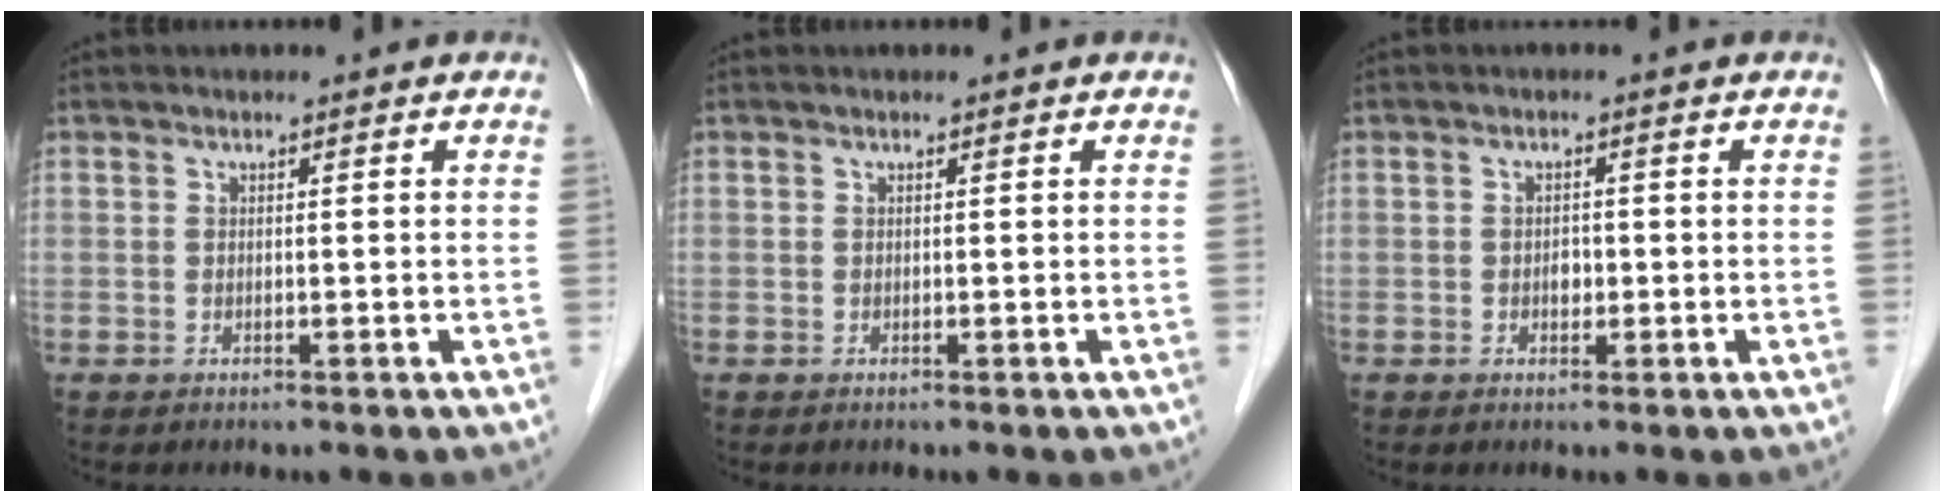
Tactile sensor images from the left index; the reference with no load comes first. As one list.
[{"total": 0.0}, {"total": 1.4, "force": [-0.4, 1.0, 0.9], "torque": [-0.014, 0.002, -0.006]}]